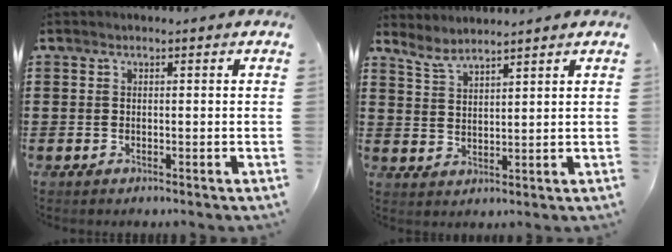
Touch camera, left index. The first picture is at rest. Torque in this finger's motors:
{"motor_torque": [-0.01, 0.04, -0.01, -0.01]}